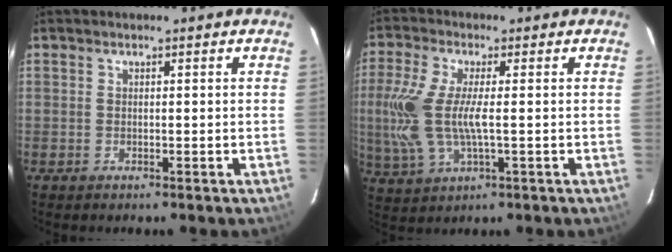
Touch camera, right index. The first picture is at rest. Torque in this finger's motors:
{"motor_torque": [1.01, -0.49, 0.81, 0.21]}